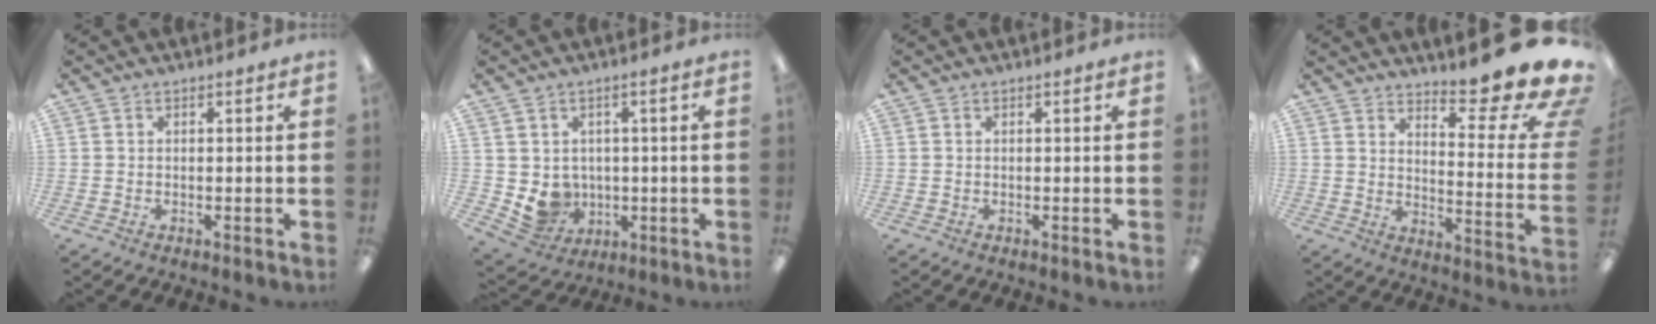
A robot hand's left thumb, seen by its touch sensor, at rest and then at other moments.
{"total": 6.3, "force": [0.5, 6.1, 1.5], "torque": [-0.034, -0.007, 0.020]}
{"total": 0.0}
{"total": 13.9, "force": [10.8, 2.8, 8.2], "torque": [-0.101, -0.110, 0.174]}